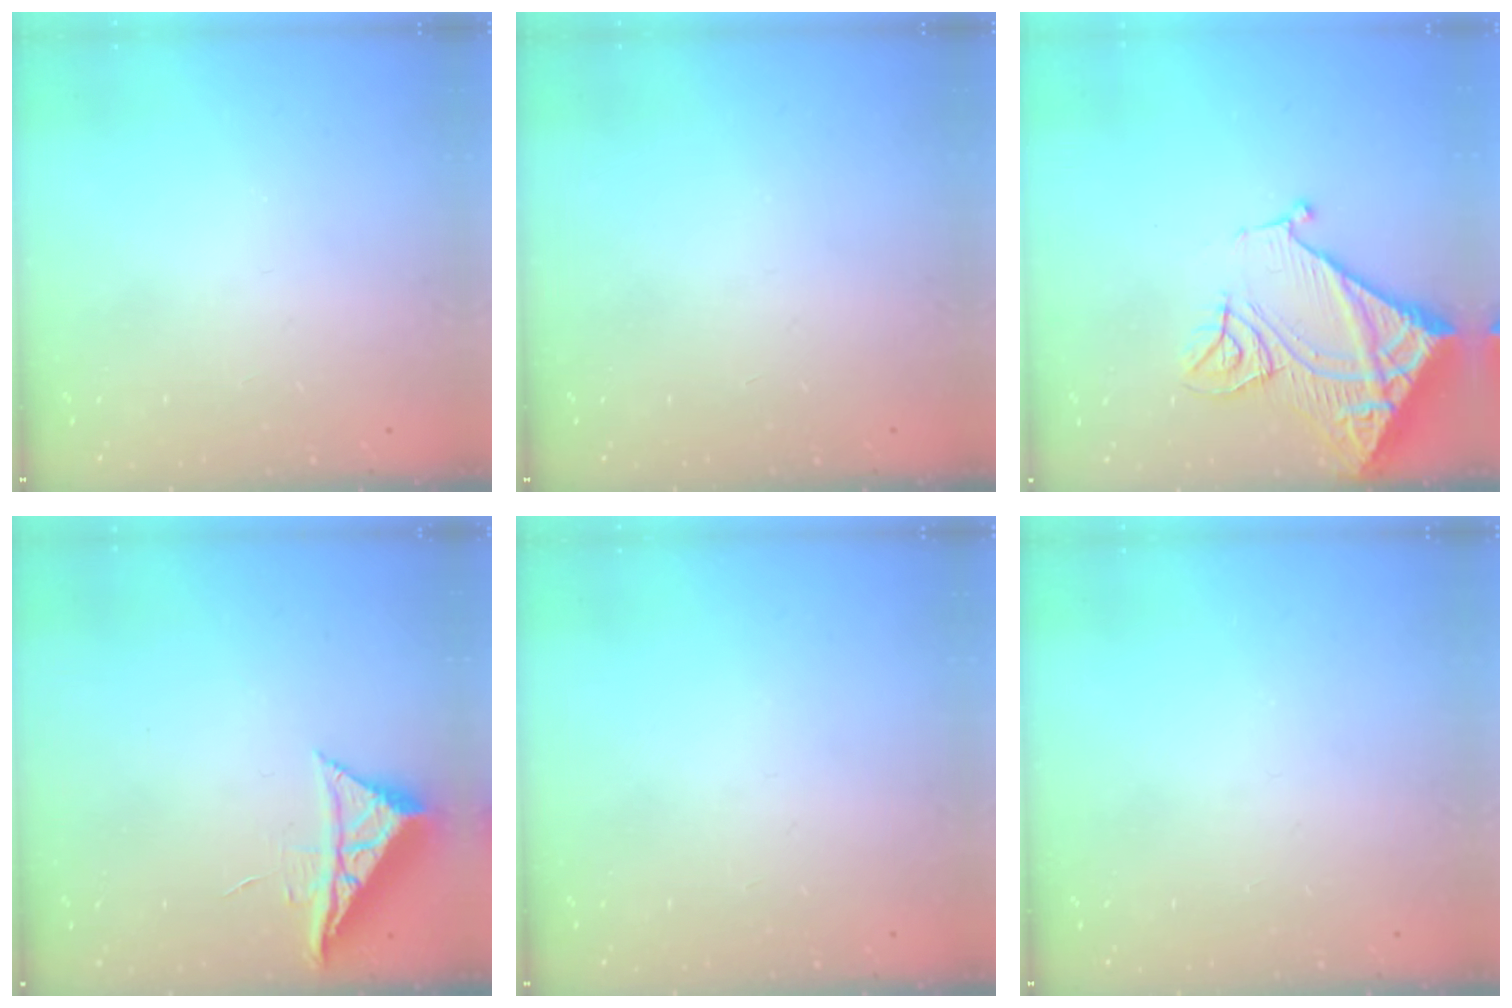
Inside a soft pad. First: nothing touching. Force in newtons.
{"total": 0.0}
{"total": 18.4, "press": 18.3, "slide": 2.4}
{"total": 7.1, "press": 7.1, "slide": 0.2}
{"total": 0.0}
{"total": 0.0}